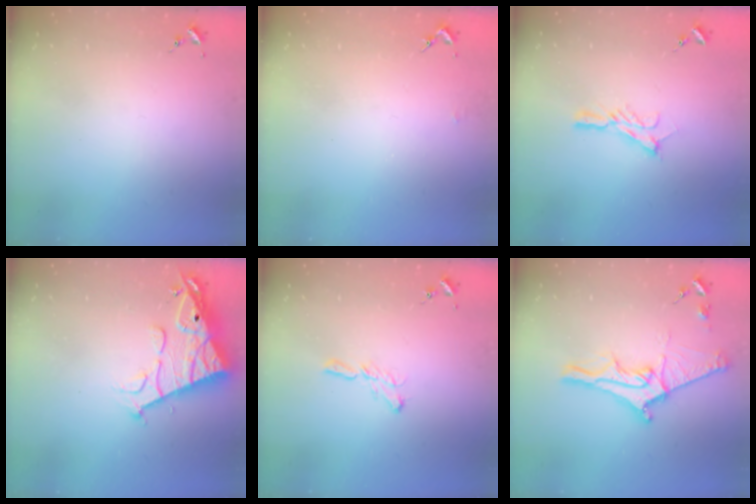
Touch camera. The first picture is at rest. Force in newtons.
{"total": 1.4, "press": 1.4, "slide": 0.1}
{"total": 8.3, "press": 8.3, "slide": 0.6}
{"total": 15.6, "press": 15.5, "slide": 1.5}
{"total": 5.6, "press": 5.6, "slide": 0.2}
{"total": 14.1, "press": 14.1, "slide": 1.1}